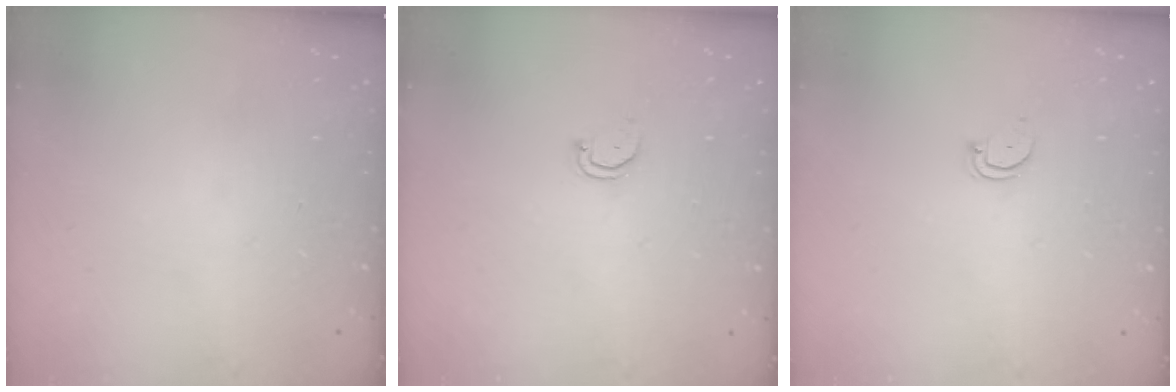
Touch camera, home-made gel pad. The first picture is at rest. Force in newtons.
{"total": 2.5, "press": 2.5, "slide": 0.3}
{"total": 2.3, "press": 2.3, "slide": 0.2}